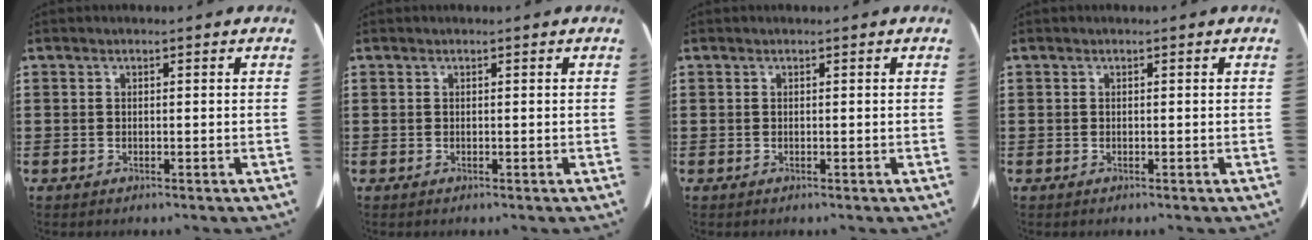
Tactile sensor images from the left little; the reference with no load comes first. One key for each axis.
{"total": 0.0}
{"total": 0.0}
{"total": 0.0}